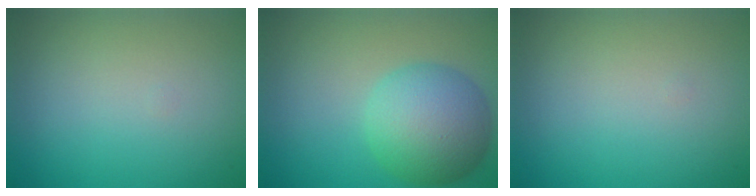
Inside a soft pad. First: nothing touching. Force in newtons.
{"total": 6.8, "press": 6.8, "slide": 0.2}
{"total": 0.0}